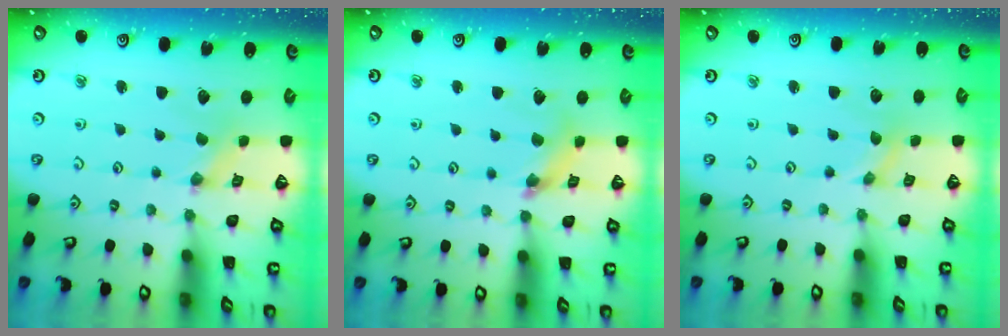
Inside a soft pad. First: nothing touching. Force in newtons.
{"total": 5.9, "press": 5.9, "slide": 0.7}
{"total": 0.0}